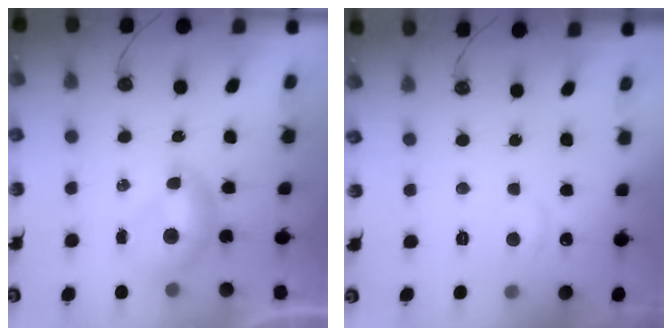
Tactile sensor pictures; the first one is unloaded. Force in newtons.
{"total": 0.8, "press": 0.1, "slide": 0.8}